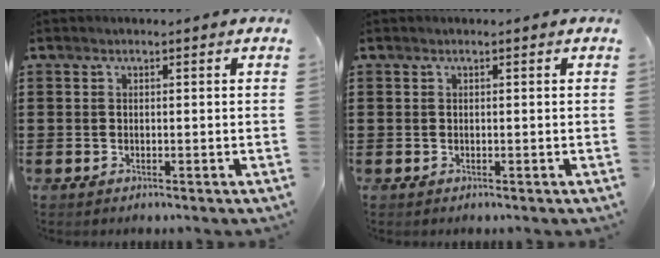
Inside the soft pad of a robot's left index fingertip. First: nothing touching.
{"total": 0.0}